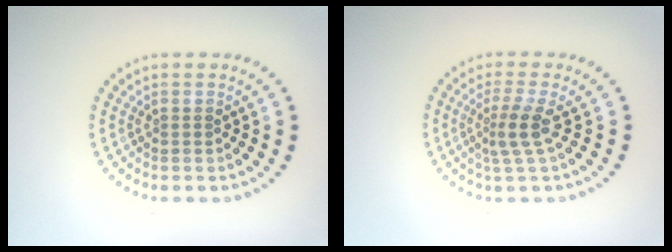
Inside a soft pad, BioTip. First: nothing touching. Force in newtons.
{"total": 2.5, "press": 1.9, "slide": 1.7}